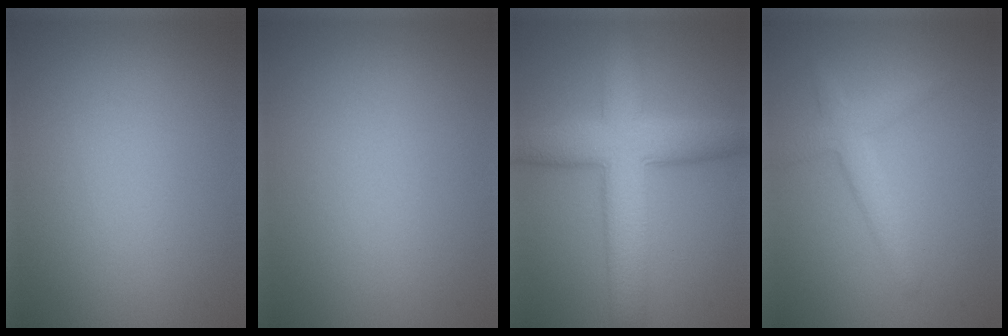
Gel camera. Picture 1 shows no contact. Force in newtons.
{"total": 0.0}
{"total": 7.9, "press": 7.9, "slide": 0.2}
{"total": 2.5, "press": 2.5, "slide": 0.1}